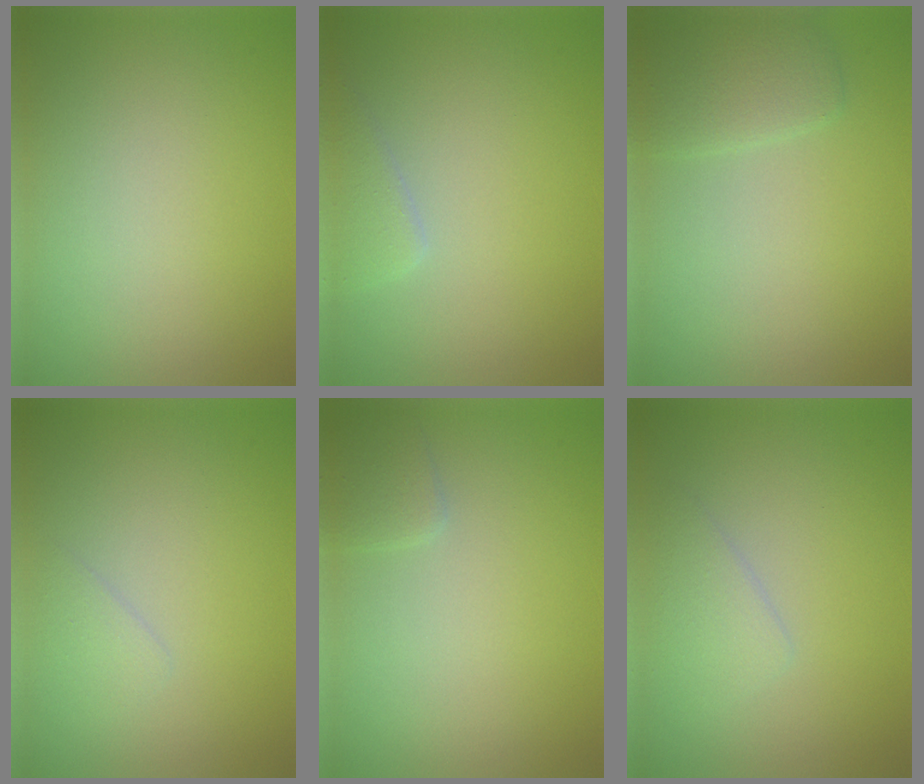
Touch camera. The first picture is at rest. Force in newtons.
{"total": 1.7, "press": 1.7, "slide": 0.1}
{"total": 2.4, "press": 2.4, "slide": 0.1}
{"total": 0.9, "press": 0.9, "slide": 0.0}
{"total": 1.3, "press": 1.3, "slide": 0.1}
{"total": 1.7, "press": 1.7, "slide": 0.1}